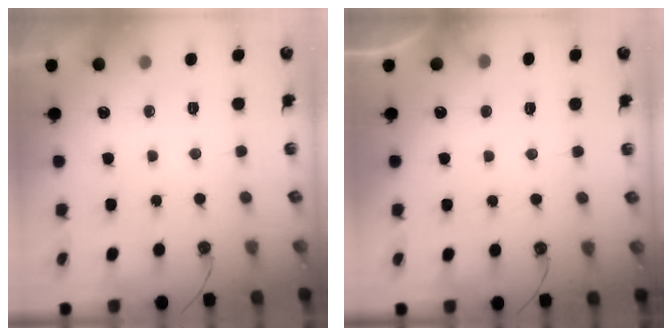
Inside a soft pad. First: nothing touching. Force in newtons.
{"total": 4.3, "press": 4.3, "slide": 0.3}